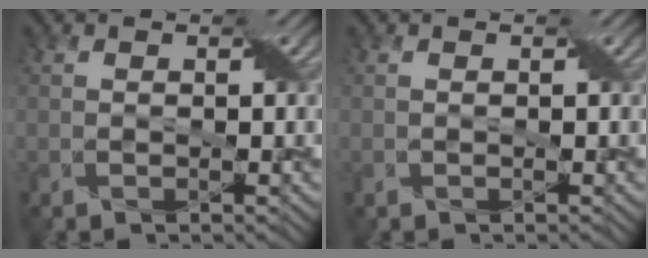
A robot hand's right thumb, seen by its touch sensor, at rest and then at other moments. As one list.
[{"total": 0.0}]